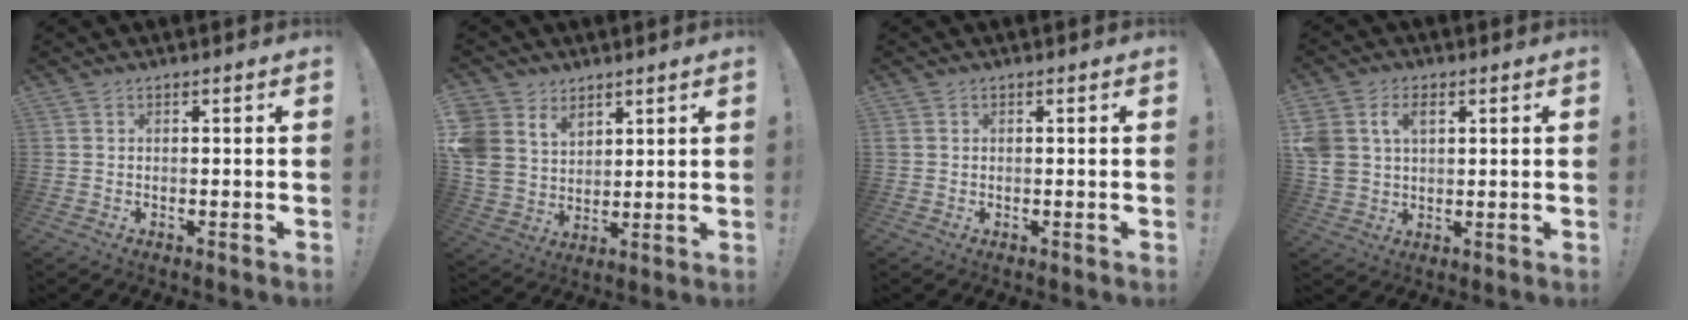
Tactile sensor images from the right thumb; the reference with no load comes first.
{"total": 9.5, "force": [5.4, 7.2, 3.2], "torque": [-0.073, -0.040, 0.111]}
{"total": 0.7, "force": [0.1, 0.7, 0.2], "torque": [-0.003, 0.003, 0.002]}
{"total": 8.1, "force": [2.6, 6.1, 4.6], "torque": [-0.097, 0.002, 0.051]}